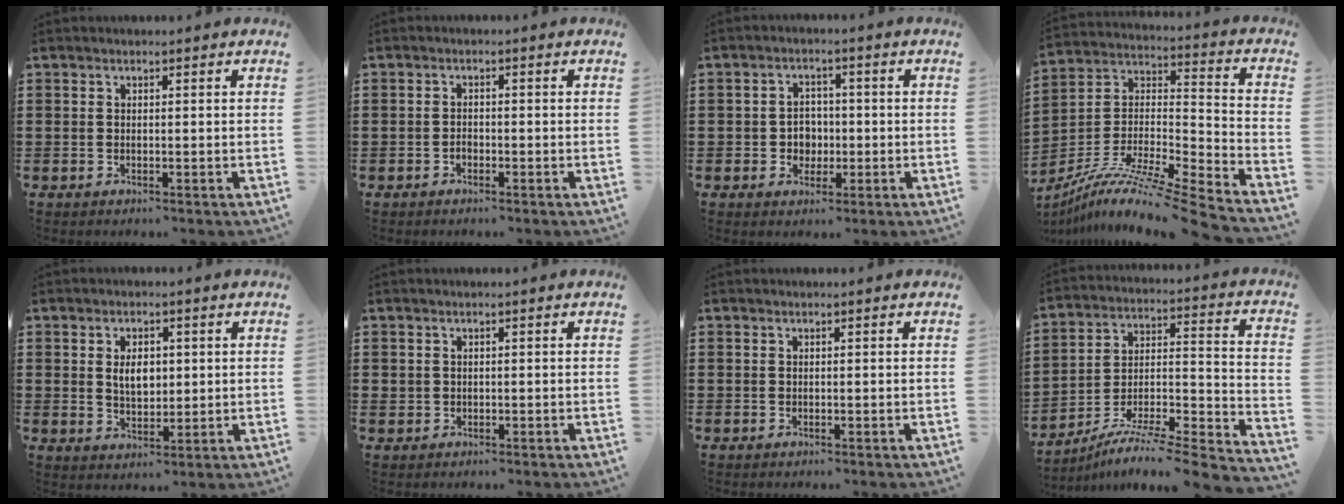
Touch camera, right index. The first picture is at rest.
{"total": 1.1, "force": [-0.7, 0.7, 0.5], "torque": [-0.014, -0.004, -0.013]}
{"total": 3.5, "force": [-0.6, 3.1, 1.3], "torque": [-0.027, 0.003, -0.017]}
{"total": 10.8, "force": [-8.9, 0.0, 6.1], "torque": [-0.108, 0.000, -0.174]}
{"total": 4.2, "force": [0.5, 2.6, 3.2], "torque": [-0.053, 0.003, 0.004]}
{"total": 0.9, "force": [0.1, 0.9, 0.0], "torque": [-0.003, 0.005, 0.001]}
{"total": 0.0}
{"total": 6.6, "force": [-5.5, 0.2, 3.6], "torque": [-0.061, -0.011, -0.113]}